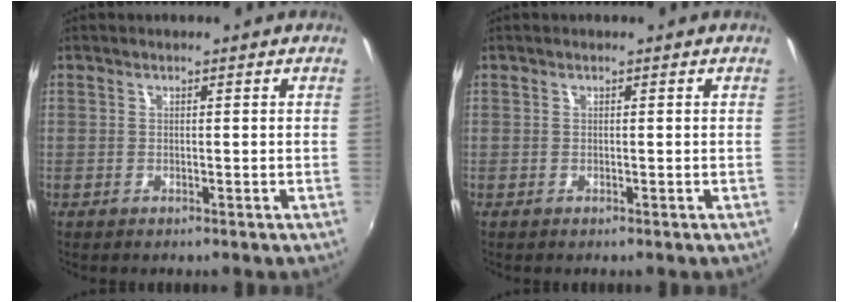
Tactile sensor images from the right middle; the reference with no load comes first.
{"total": 0.0}